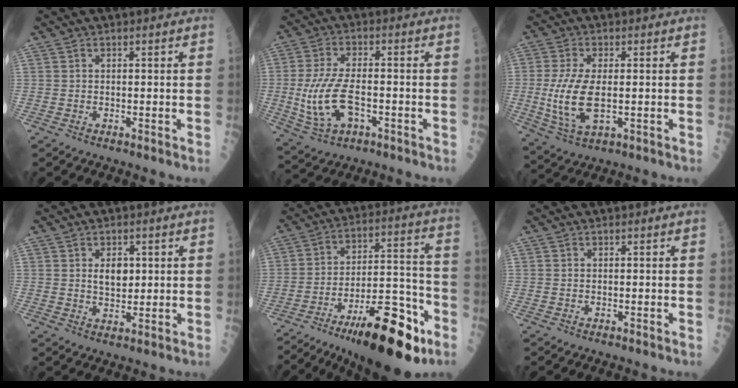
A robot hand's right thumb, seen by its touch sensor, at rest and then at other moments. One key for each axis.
{"total": 11.6, "fx": -2.2, "fy": 5.7, "fz": 9.8, "tx": -0.207, "ty": 0.011, "tz": -0.035}
{"total": 10.6, "fx": -0.8, "fy": 4.7, "fz": 9.4, "tx": -0.205, "ty": -0.010, "tz": -0.008}
{"total": 4.4, "fx": 1.0, "fy": 2.8, "fz": 3.2, "tx": -0.035, "ty": -0.007, "tz": 0.019}
{"total": 24.6, "fx": -13.1, "fy": 7.8, "fz": 19.3, "tx": -0.270, "ty": 0.061, "tz": -0.203}
{"total": 0.0}